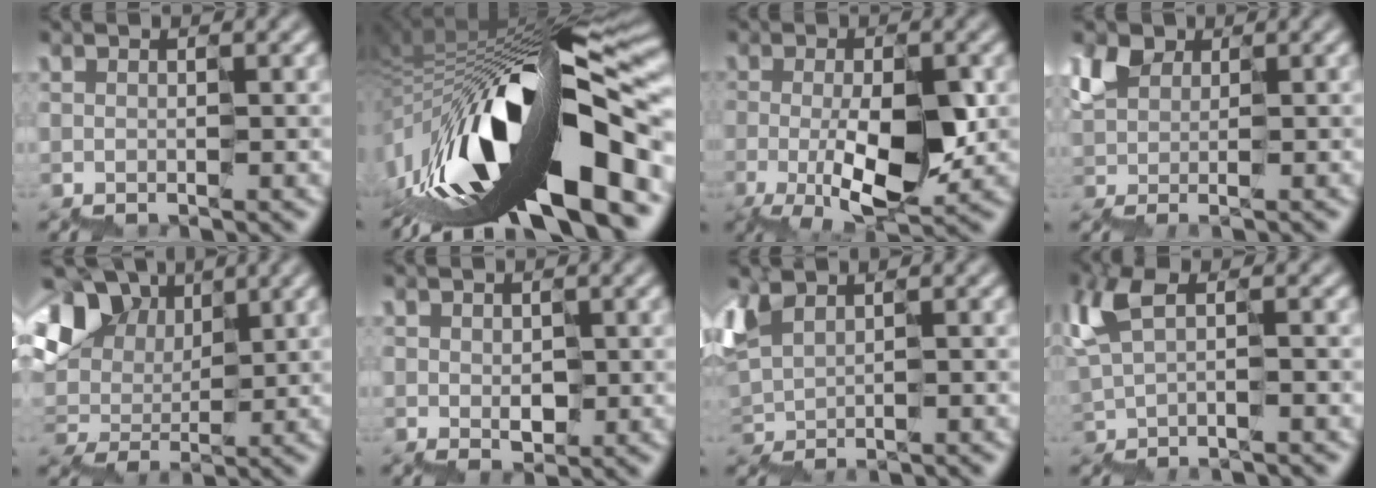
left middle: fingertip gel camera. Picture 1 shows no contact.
{"total": 16.7, "force": [-5.0, 6.0, 14.7], "torque": [-0.230, 0.025, -0.088]}
{"total": 6.1, "force": [-0.8, 2.1, 5.6], "torque": [-0.099, -0.004, -0.013]}
{"total": 2.7, "force": [0.6, 2.1, 1.6], "torque": [-0.026, 0.011, 0.009]}
{"total": 8.9, "force": [4.6, 5.9, 4.8], "torque": [-0.093, 0.034, 0.065]}
{"total": 2.1, "force": [0.1, 1.8, 1.1], "torque": [-0.020, 0.005, 0.009]}
{"total": 2.2, "force": [1.0, 1.4, 1.5], "torque": [-0.043, 0.000, 0.015]}
{"total": 3.8, "force": [-0.4, 1.2, 3.6], "torque": [-0.080, 0.000, -0.009]}